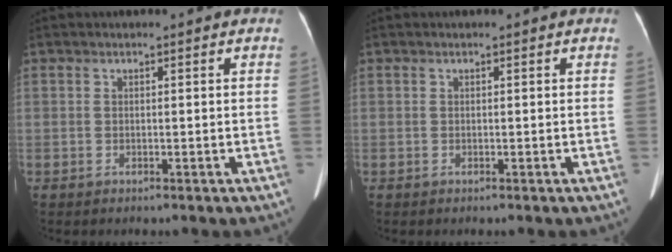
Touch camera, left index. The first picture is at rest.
{"total": 0.0}